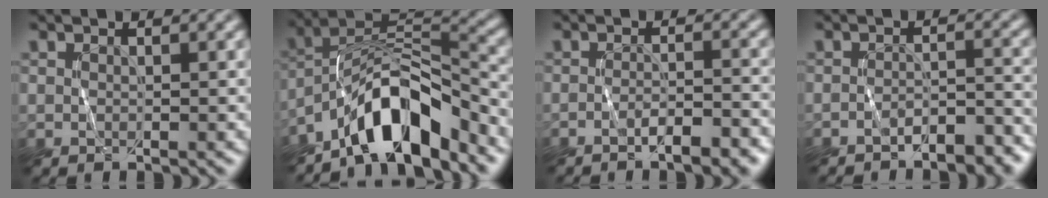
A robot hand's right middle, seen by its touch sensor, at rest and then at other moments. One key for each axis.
{"total": 8.3, "fx": -6.0, "fy": 2.5, "fz": 5.0, "tx": -0.074, "ty": 0.016, "tz": -0.113}
{"total": 3.2, "fx": -2.3, "fy": 0.7, "fz": 2.2, "tx": -0.026, "ty": 0.005, "tz": -0.035}
{"total": 2.9, "fx": -2.6, "fy": 0.6, "fz": 1.1, "tx": -0.014, "ty": 0.007, "tz": -0.041}